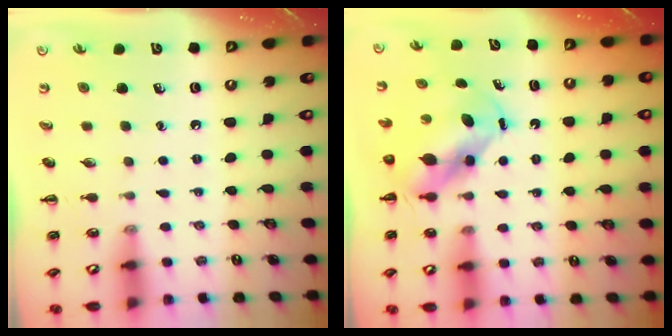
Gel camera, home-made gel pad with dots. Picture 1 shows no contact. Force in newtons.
{"total": 5.7, "press": 5.5, "slide": 1.7}